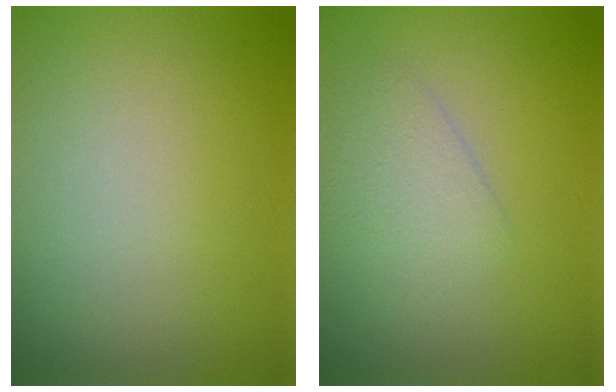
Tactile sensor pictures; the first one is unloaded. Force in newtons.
{"total": 2.3, "press": 2.3, "slide": 0.1}